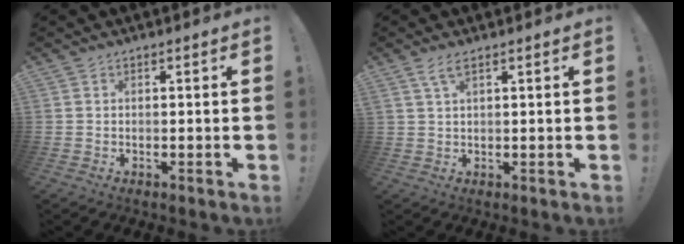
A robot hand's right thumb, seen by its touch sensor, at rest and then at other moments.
{"total": 3.1, "force": [1.8, 0.5, 2.5], "torque": [-0.053, 0.001, 0.032]}